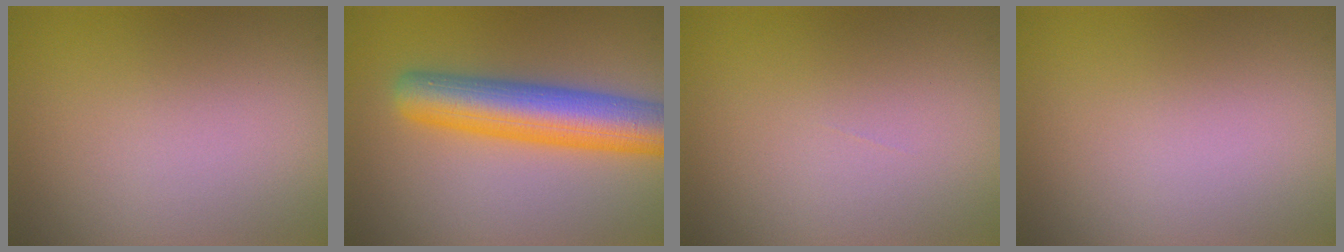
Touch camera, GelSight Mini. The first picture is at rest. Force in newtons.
{"total": 7.9, "press": 7.9, "slide": 0.3}
{"total": 0.0}
{"total": 0.0}